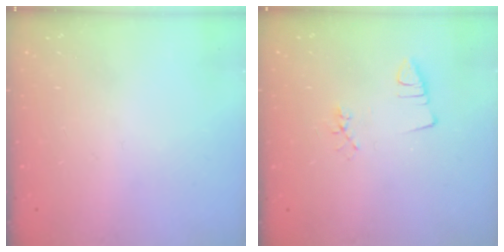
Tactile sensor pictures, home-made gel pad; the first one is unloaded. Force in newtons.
{"total": 2.3, "press": 1.9, "slide": 1.4}